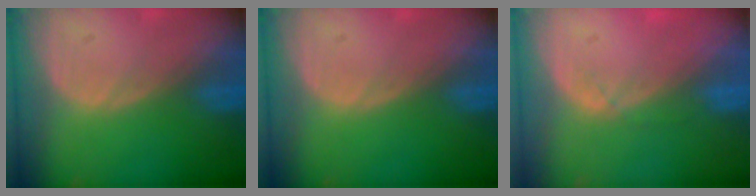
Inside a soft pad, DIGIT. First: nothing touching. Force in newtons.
{"total": 0.0}
{"total": 1.4, "press": 1.3, "slide": 0.5}